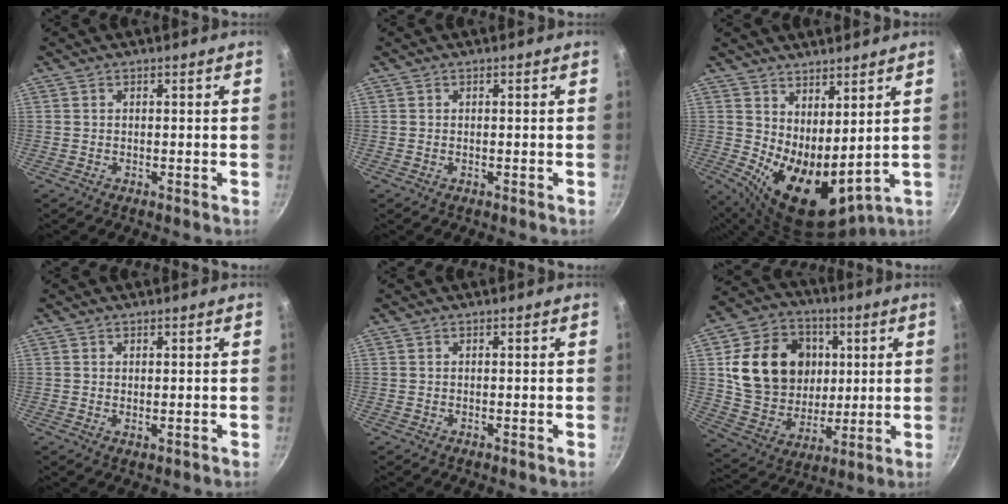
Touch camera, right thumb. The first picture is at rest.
{"total": 0.0}
{"total": 11.8, "force": [3.3, 5.7, 9.8], "torque": [-0.132, -0.038, 0.073]}
{"total": 0.7, "force": [0.3, 0.4, 0.6], "torque": [-0.005, -0.009, 0.003]}
{"total": 0.0}
{"total": 20.4, "force": [4.1, 16.6, 11.2], "torque": [-0.170, -0.001, 0.082]}